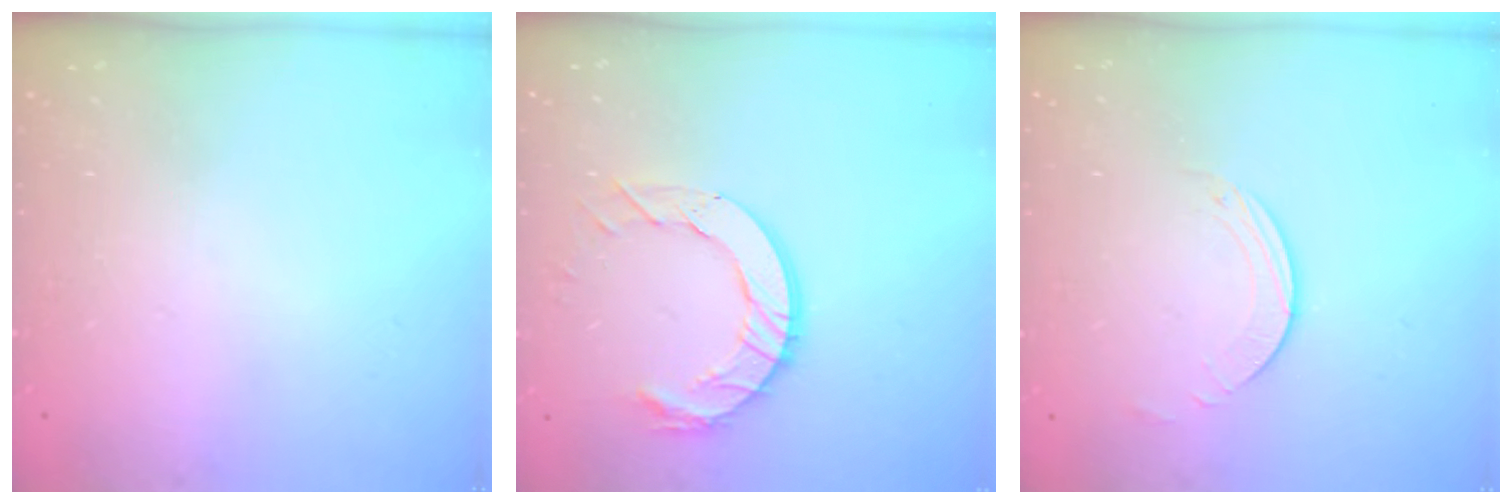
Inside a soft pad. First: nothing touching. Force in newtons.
{"total": 11.0, "press": 10.9, "slide": 1.1}
{"total": 2.0, "press": 2.0, "slide": 0.2}